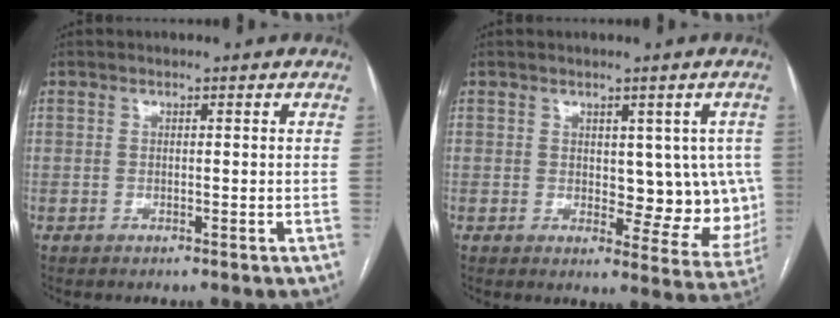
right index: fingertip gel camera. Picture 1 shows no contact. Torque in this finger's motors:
{"motor_torque": [0.88, -0.10, 0.17, 0.03]}